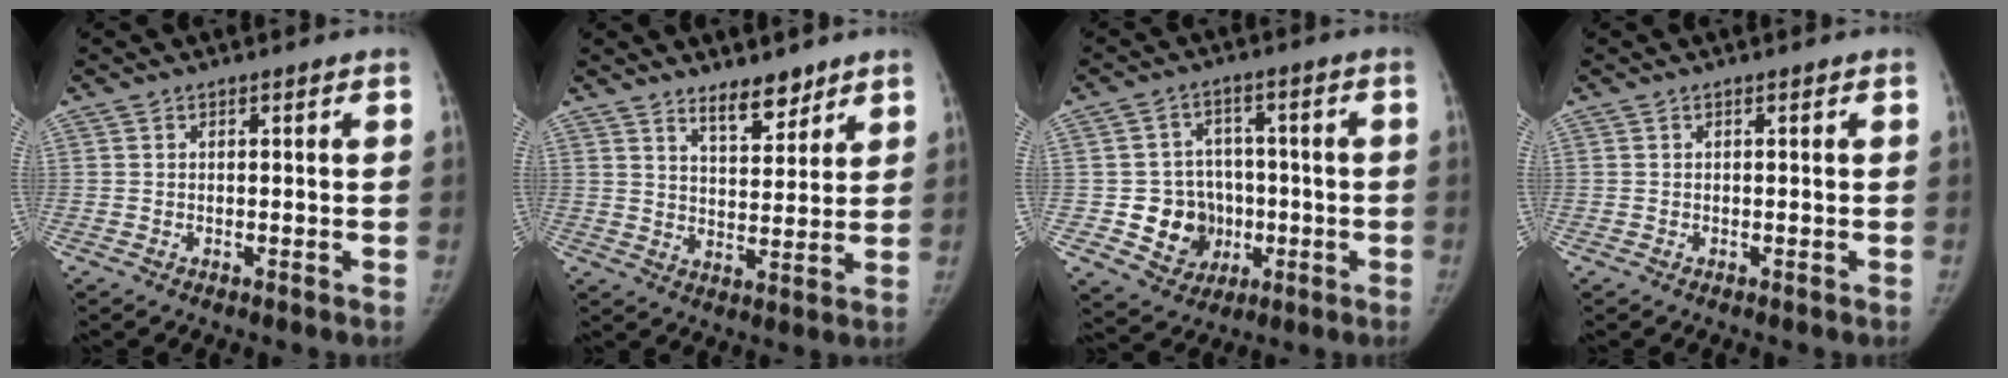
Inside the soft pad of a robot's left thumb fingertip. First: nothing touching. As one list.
[{"total": 6.7, "force": [5.3, 2.6, 3.2], "torque": [-0.026, -0.042, 0.087]}, {"total": 10.3, "force": [-1.9, 9.3, 4.0], "torque": [-0.015, 0.014, -0.021]}, {"total": 0.0}]